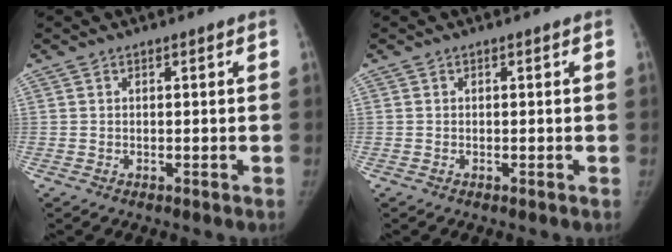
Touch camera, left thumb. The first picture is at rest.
{"total": 0.0}